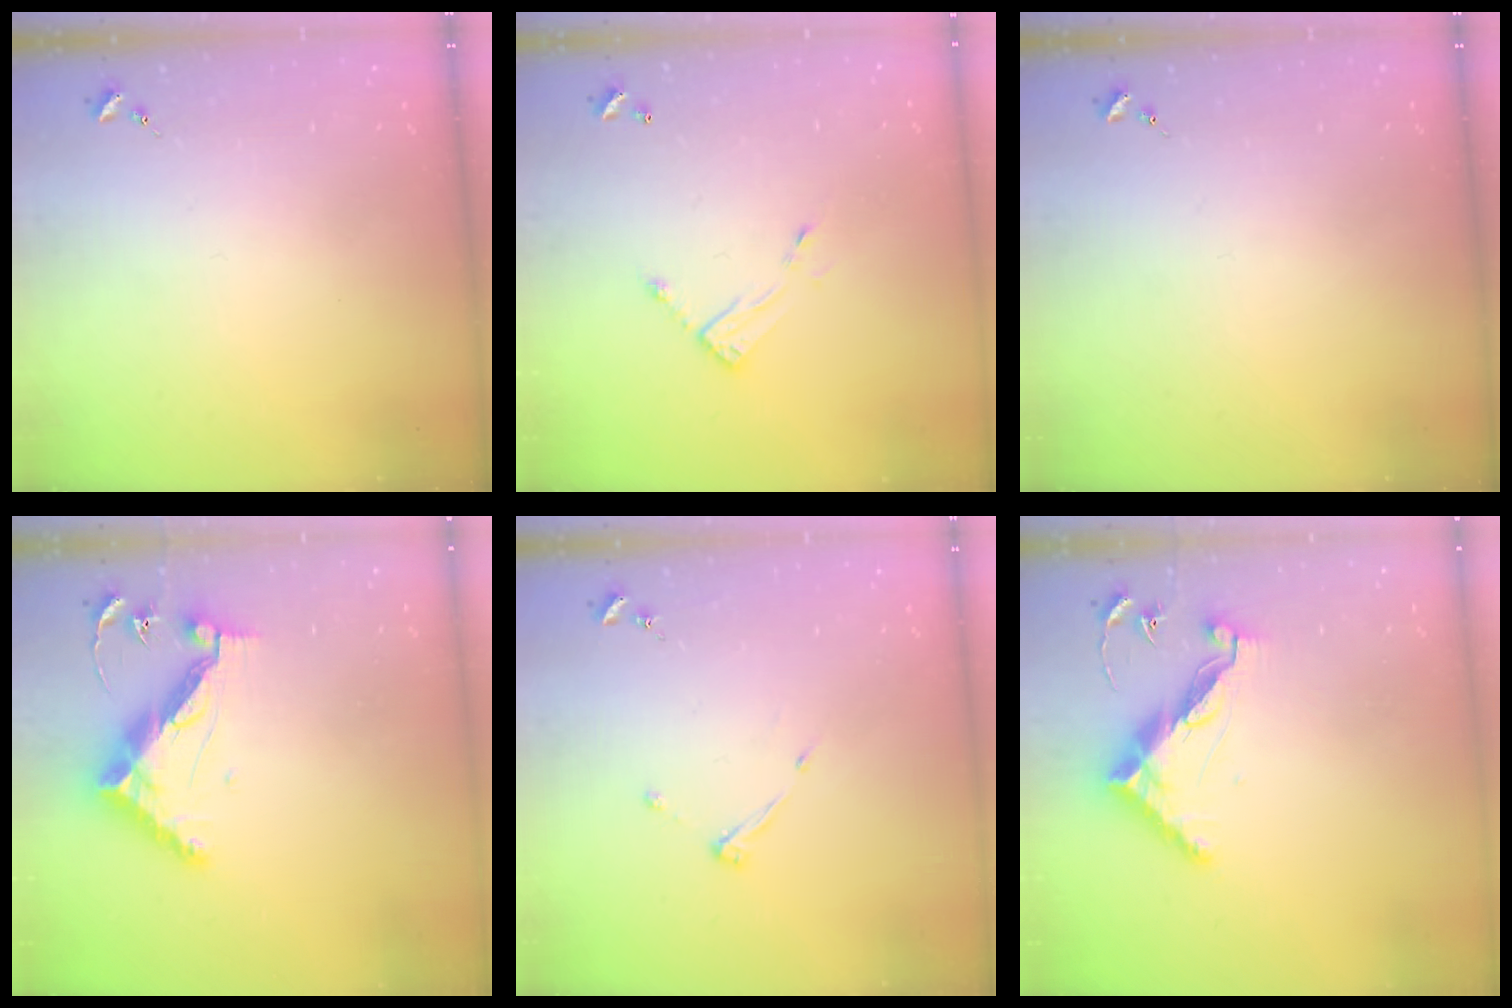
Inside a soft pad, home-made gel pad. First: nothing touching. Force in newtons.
{"total": 7.3, "press": 7.3, "slide": 0.3}
{"total": 0.0}
{"total": 13.0, "press": 13.0, "slide": 0.6}
{"total": 4.0, "press": 4.0, "slide": 0.6}
{"total": 11.6, "press": 11.6, "slide": 0.4}